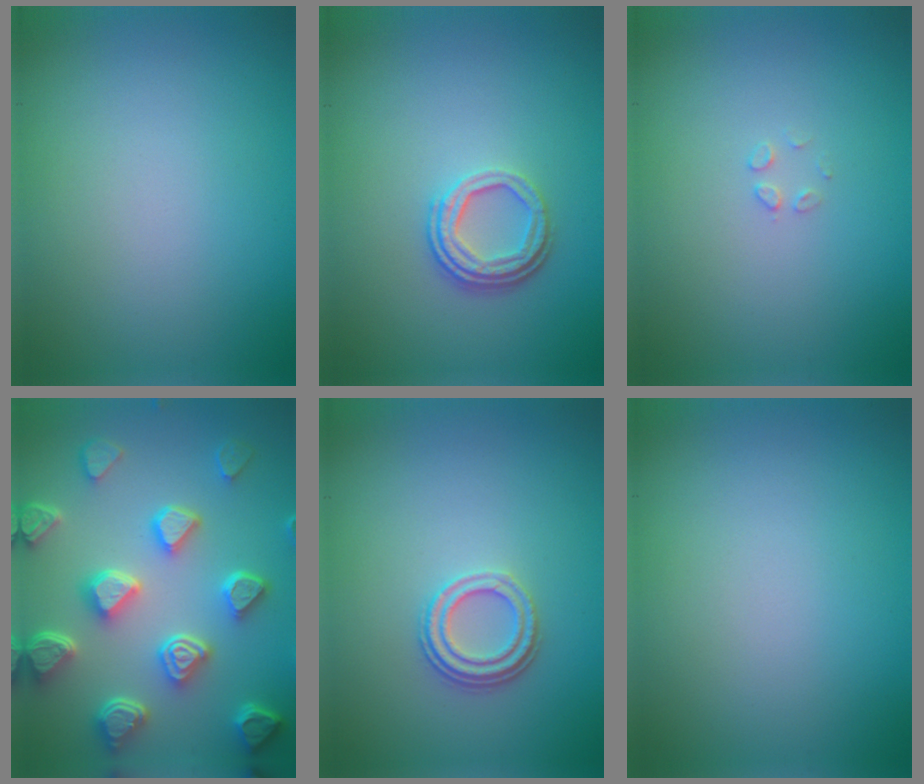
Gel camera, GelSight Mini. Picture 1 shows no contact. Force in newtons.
{"total": 3.3, "press": 2.5, "slide": 2.1}
{"total": 0.8, "press": 0.8, "slide": 0.0}
{"total": 7.7, "press": 6.1, "slide": 4.8}
{"total": 2.4, "press": 2.0, "slide": 1.3}
{"total": 0.0}